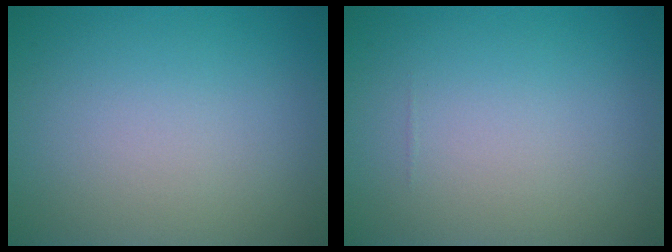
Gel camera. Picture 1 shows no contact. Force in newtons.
{"total": 0.0}